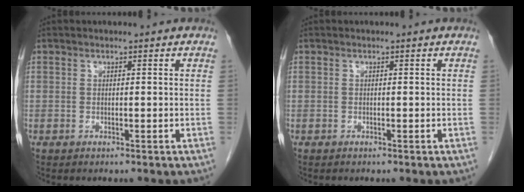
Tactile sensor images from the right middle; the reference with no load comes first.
{"total": 0.0}